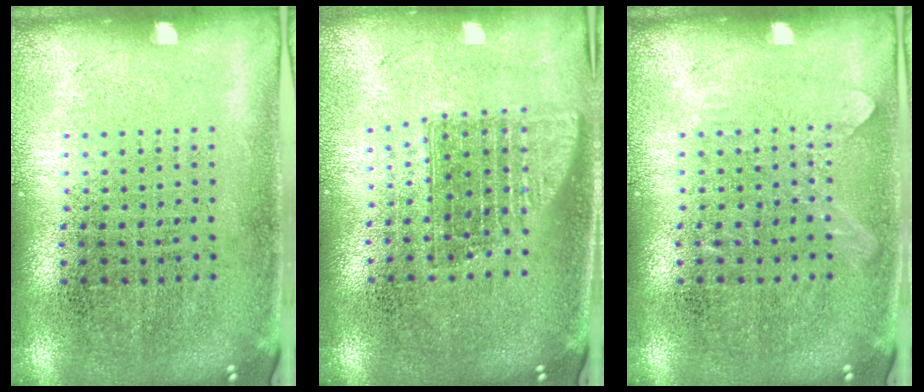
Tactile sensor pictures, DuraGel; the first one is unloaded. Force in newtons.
{"total": 1.4, "press": 1.2, "slide": 0.8}
{"total": 0.8, "press": 0.8, "slide": 0.2}